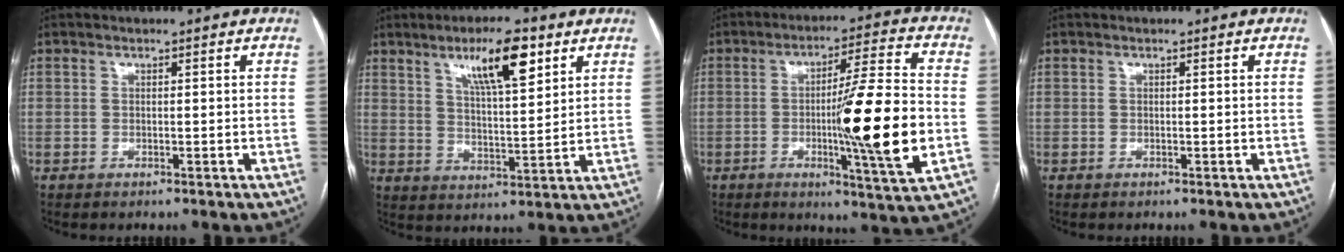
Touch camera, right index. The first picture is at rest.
{"total": 10.3, "force": [5.8, 2.0, 8.2], "torque": [-0.145, 0.003, 0.100]}
{"total": 16.7, "force": [-2.7, -0.2, 16.5], "torque": [-0.254, -0.015, -0.045]}
{"total": 0.0}